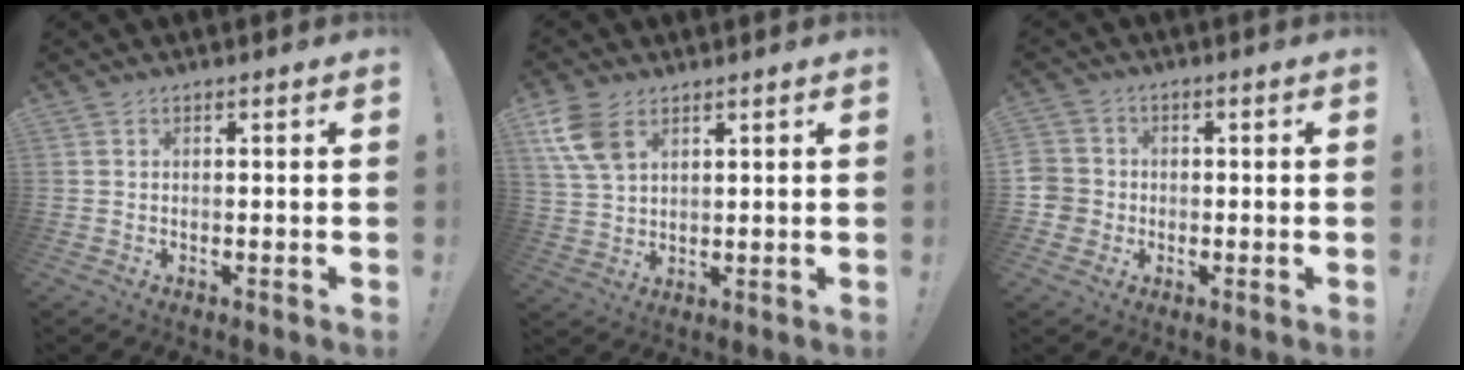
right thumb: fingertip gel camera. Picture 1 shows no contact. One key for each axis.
{"total": 9.2, "fx": 4.8, "fy": 5.6, "fz": 5.6, "tx": -0.106, "ty": -0.010, "tz": 0.095}
{"total": 5.6, "fx": -1.0, "fy": 5.3, "fz": 1.4, "tx": -0.027, "ty": 0.011, "tz": -0.021}